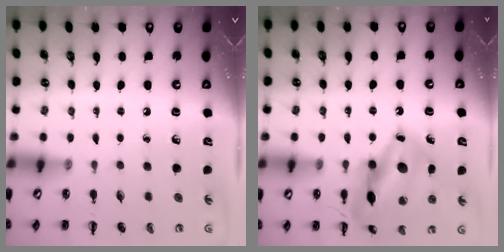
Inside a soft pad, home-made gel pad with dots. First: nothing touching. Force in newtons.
{"total": 15.0, "press": 14.9, "slide": 1.3}